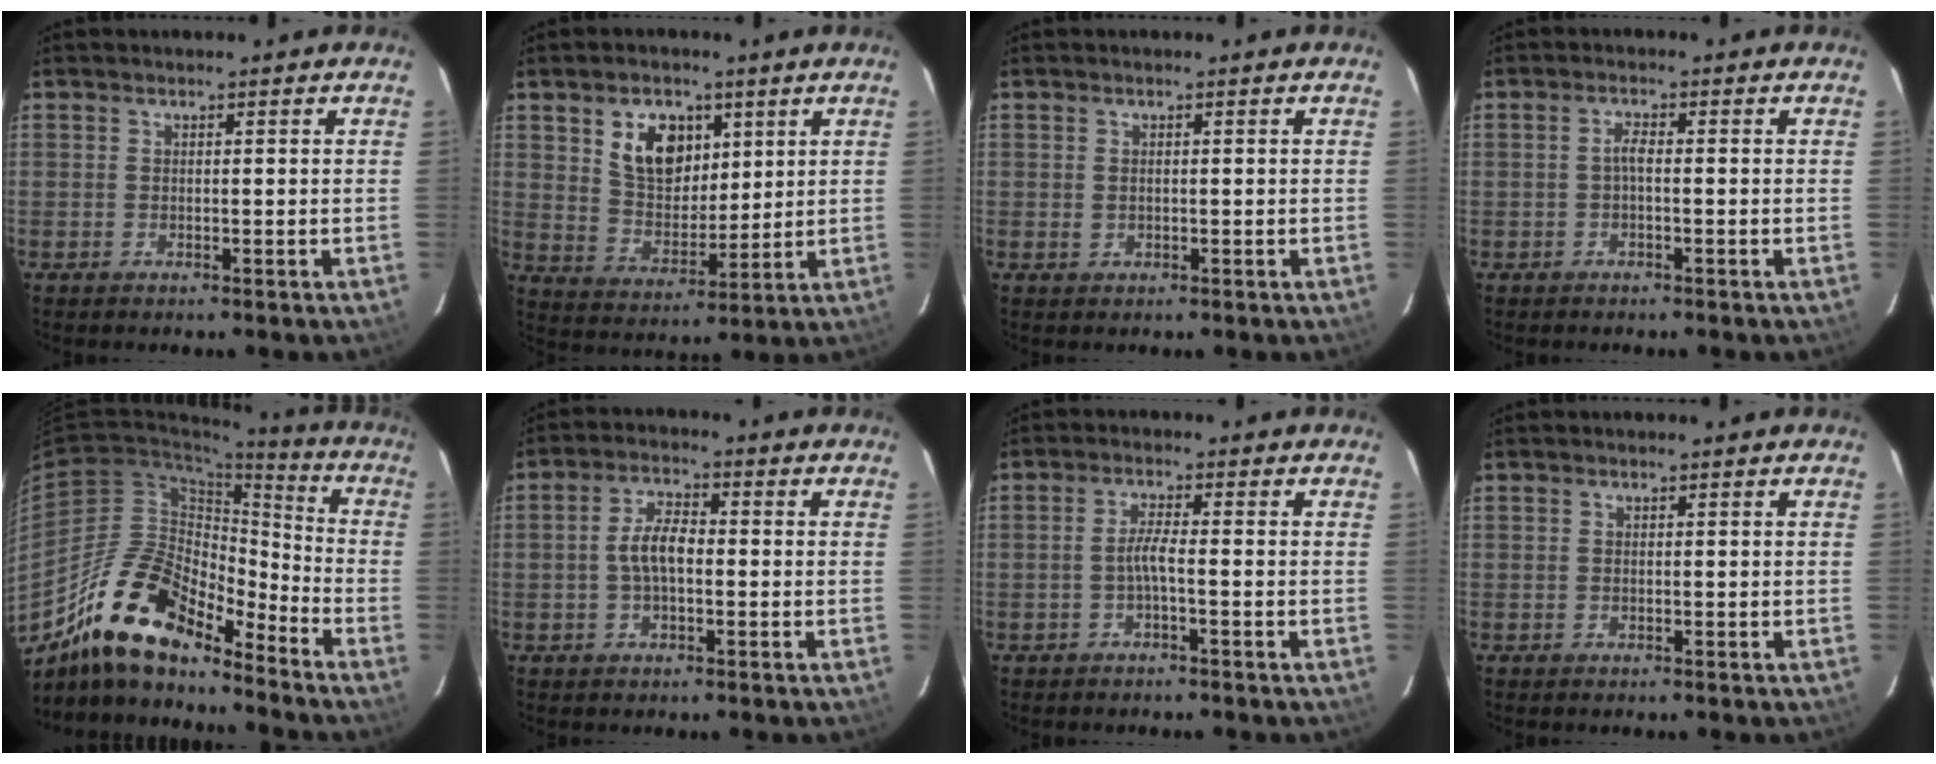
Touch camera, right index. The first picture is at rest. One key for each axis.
{"total": 10.2, "fx": 4.4, "fy": 6.8, "fz": 6.2, "tx": -0.110, "ty": 0.010, "tz": 0.089}
{"total": 0.9, "fx": 0.1, "fy": 0.7, "fz": 0.6, "tx": -0.011, "ty": 0.001, "tz": 0.003}
{"total": 1.6, "fx": -0.4, "fy": 0.4, "fz": 1.5, "tx": -0.029, "ty": 0.007, "tz": -0.010}
{"total": 18.6, "fx": -14.4, "fy": 6.1, "fz": 10.0, "tx": -0.182, "ty": 0.002, "tz": -0.269}
{"total": 5.5, "fx": -0.7, "fy": 2.6, "fz": 4.8, "tx": -0.097, "ty": 0.012, "tz": -0.011}
{"total": 2.5, "fx": -1.2, "fy": -0.2, "fz": 2.2, "tx": -0.046, "ty": 0.003, "tz": -0.022}
{"total": 0.0}